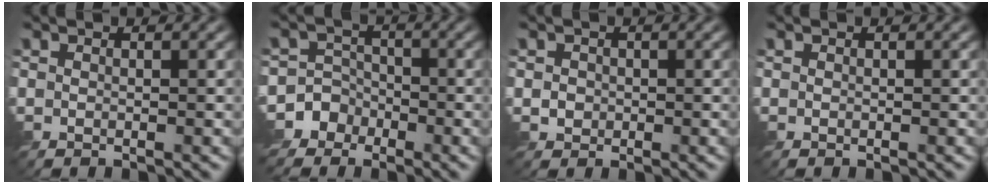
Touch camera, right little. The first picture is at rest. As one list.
[{"total": 6.1, "force": [-4.0, 4.6, 0.1], "torque": [0.016, -0.007, -0.085]}, {"total": 1.2, "force": [0.0, 1.2, 0.3], "torque": [0.002, -0.005, 0.001]}, {"total": 0.0}]